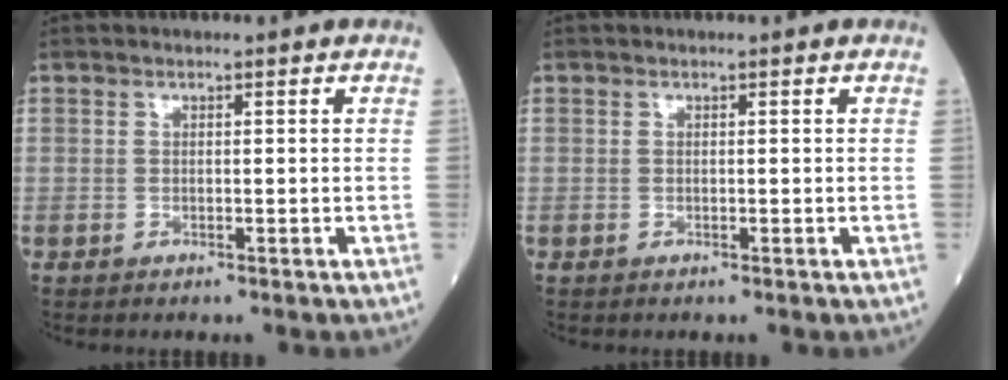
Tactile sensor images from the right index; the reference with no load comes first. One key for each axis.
{"total": 0.0}